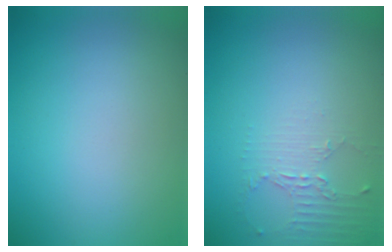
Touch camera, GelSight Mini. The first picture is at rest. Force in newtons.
{"total": 2.0, "press": 1.5, "slide": 1.4}